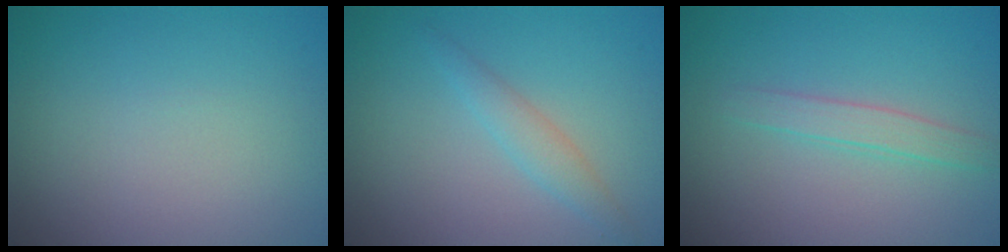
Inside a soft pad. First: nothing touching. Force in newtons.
{"total": 1.7, "press": 1.7, "slide": 0.0}
{"total": 1.7, "press": 1.7, "slide": 0.1}